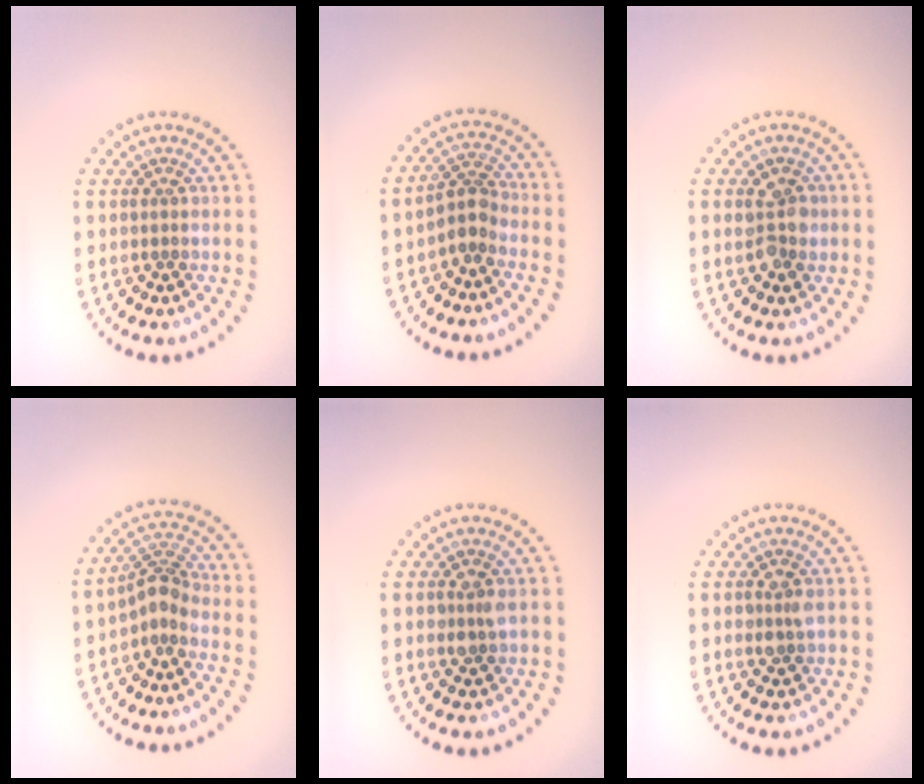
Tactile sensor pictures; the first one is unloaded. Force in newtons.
{"total": 2.4, "press": 1.8, "slide": 1.6}
{"total": 2.5, "press": 2.5, "slide": 0.5}
{"total": 2.5, "press": 1.9, "slide": 1.7}
{"total": 1.4, "press": 1.4, "slide": 0.2}
{"total": 1.4, "press": 1.4, "slide": 0.2}